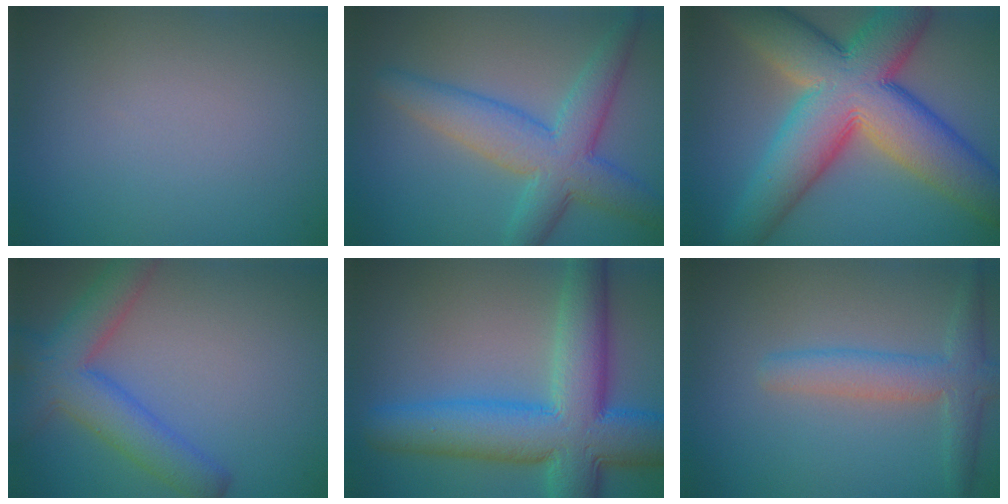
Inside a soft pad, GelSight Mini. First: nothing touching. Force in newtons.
{"total": 6.3, "press": 6.3, "slide": 0.2}
{"total": 13.7, "press": 13.7, "slide": 0.6}
{"total": 6.2, "press": 6.1, "slide": 0.4}
{"total": 11.0, "press": 11.0, "slide": 0.2}
{"total": 3.4, "press": 3.4, "slide": 0.2}